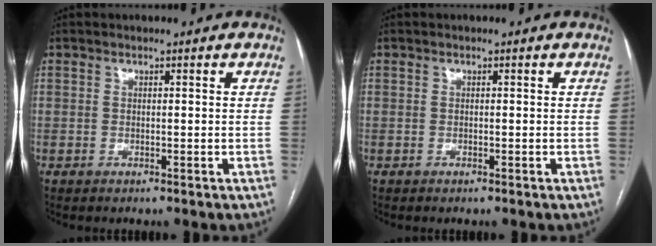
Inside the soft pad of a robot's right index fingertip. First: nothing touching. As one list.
[{"total": 0.0}]